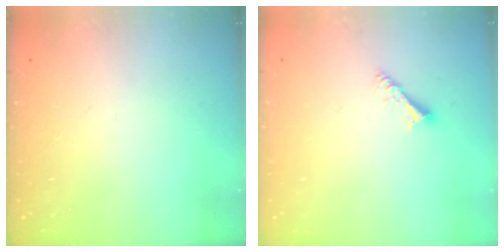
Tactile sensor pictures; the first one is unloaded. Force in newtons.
{"total": 4.4, "press": 4.4, "slide": 0.1}